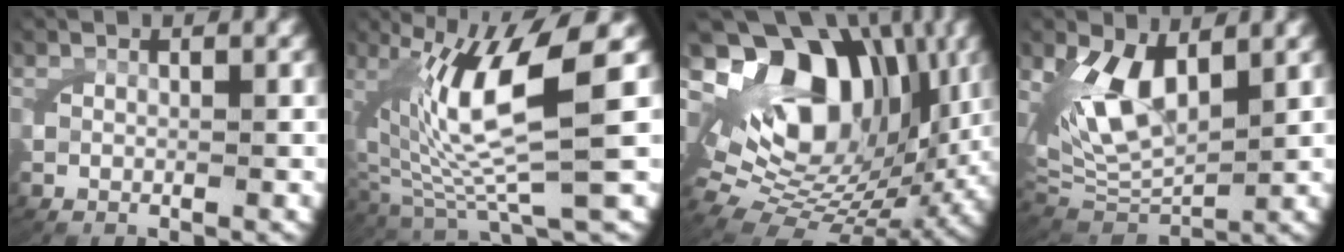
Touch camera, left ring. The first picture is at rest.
{"total": 11.8, "force": [1.1, 5.3, 10.5], "torque": [-0.190, -0.010, 0.028]}
{"total": 21.0, "force": [4.1, 14.9, 14.2], "torque": [-0.254, -0.003, 0.068]}
{"total": 8.2, "force": [1.9, 5.5, 5.7], "torque": [-0.133, -0.008, 0.041]}